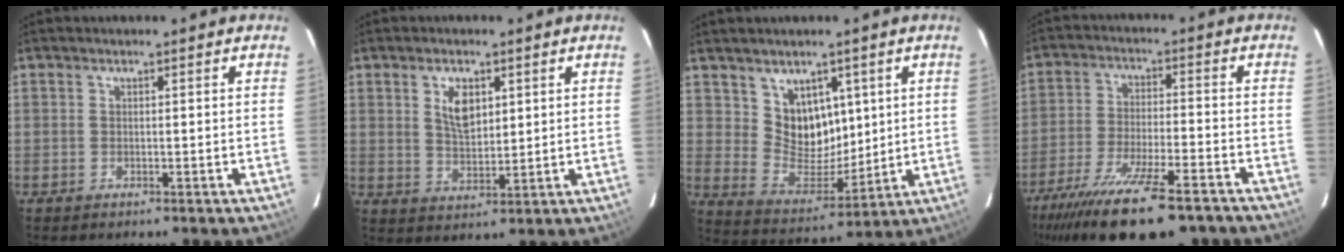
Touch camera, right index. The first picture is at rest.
{"total": 6.0, "force": [2.3, 3.1, 4.6], "torque": [-0.080, 0.003, 0.047]}
{"total": 9.8, "force": [4.5, 7.4, 4.5], "torque": [-0.077, -0.002, 0.102]}
{"total": 21.4, "force": [-16.4, 5.2, 12.8], "torque": [-0.252, -0.055, -0.261]}